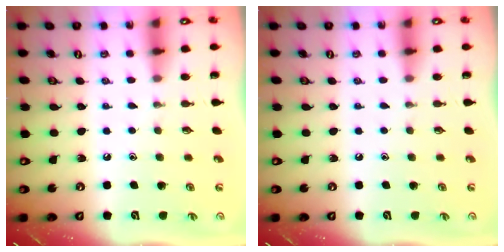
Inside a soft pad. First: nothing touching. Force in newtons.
{"total": 0.0}